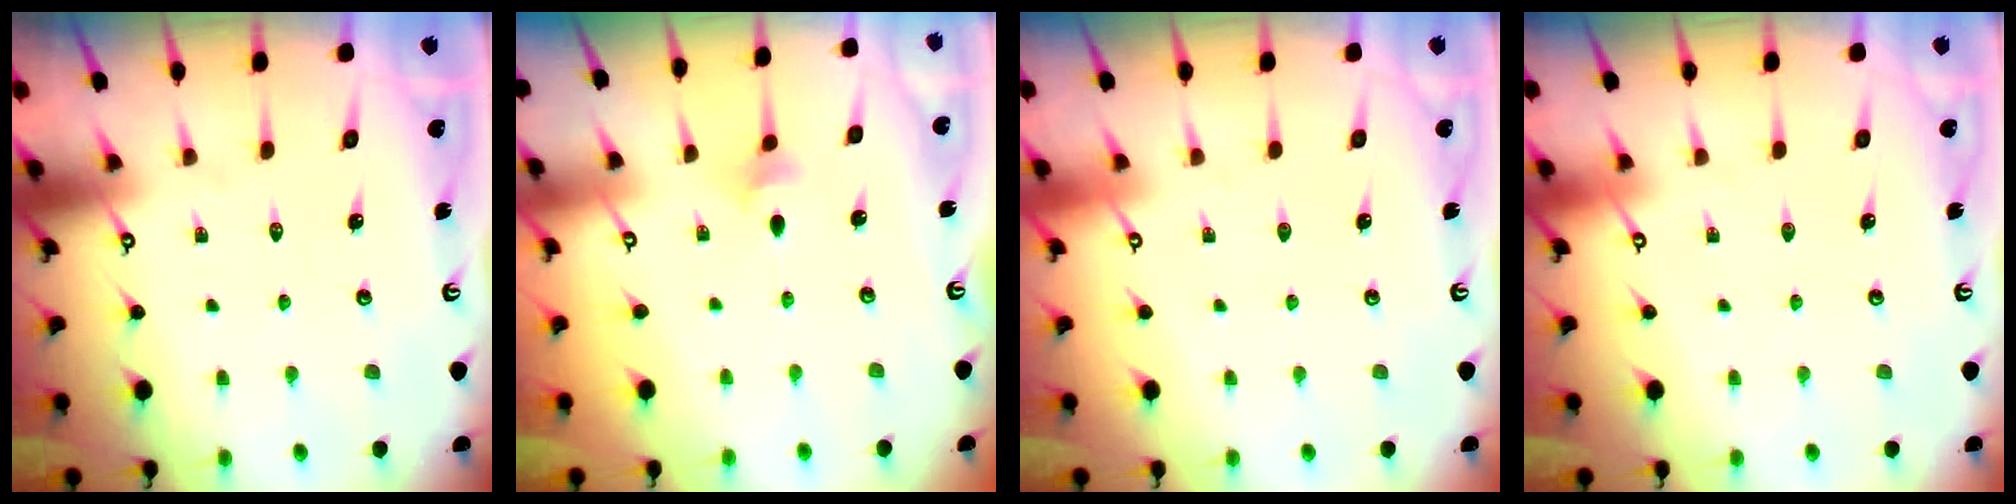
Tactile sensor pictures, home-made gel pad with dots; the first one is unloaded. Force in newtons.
{"total": 2.3, "press": 2.2, "slide": 0.6}
{"total": 0.0}
{"total": 0.0}